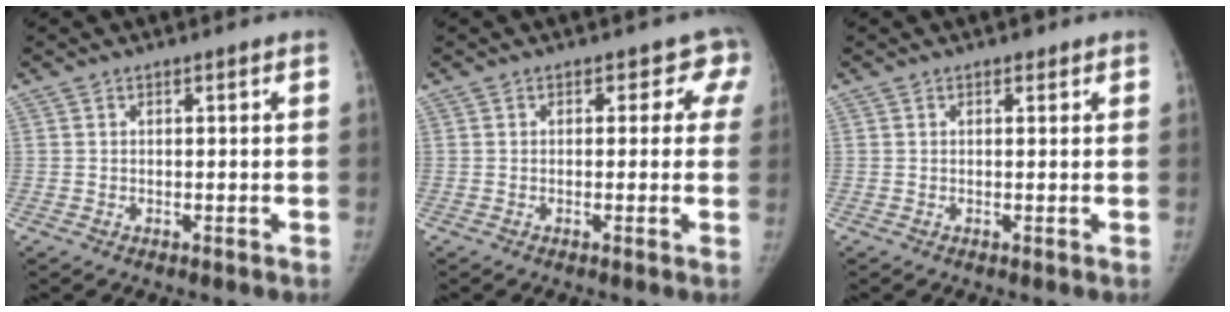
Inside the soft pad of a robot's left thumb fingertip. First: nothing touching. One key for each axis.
{"total": 3.8, "fx": 2.2, "fy": 2.9, "fz": 1.0, "tx": 0.028, "ty": -0.006, "tz": 0.000}
{"total": 1.2, "fx": 0.8, "fy": 0.7, "fz": 0.5, "tx": 0.000, "ty": -0.003, "tz": 0.007}